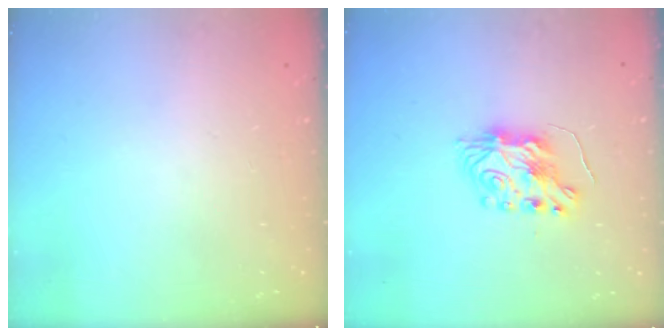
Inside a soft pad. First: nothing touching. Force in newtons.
{"total": 7.5, "press": 7.5, "slide": 0.6}